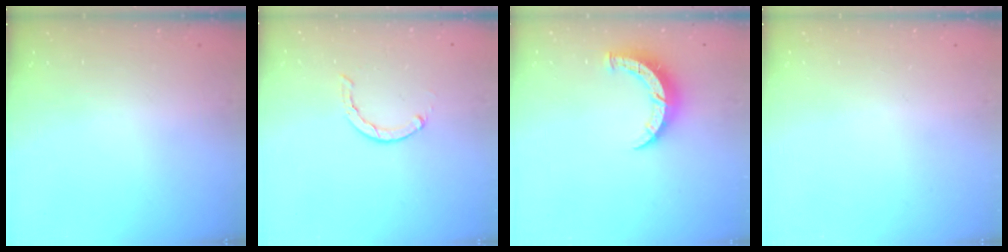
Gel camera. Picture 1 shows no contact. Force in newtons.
{"total": 1.5, "press": 1.5, "slide": 0.2}
{"total": 7.0, "press": 7.0, "slide": 0.4}
{"total": 0.0}